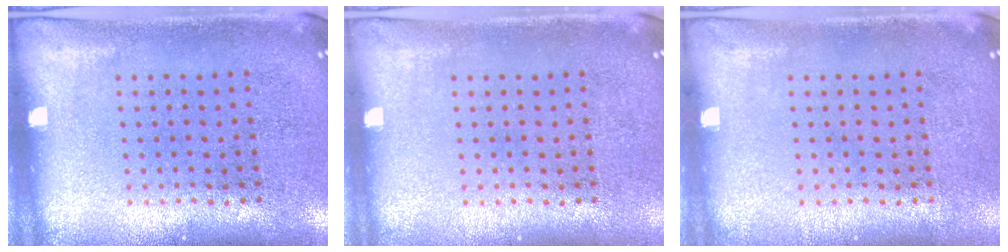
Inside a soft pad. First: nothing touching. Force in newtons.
{"total": 0.0}
{"total": 0.0}